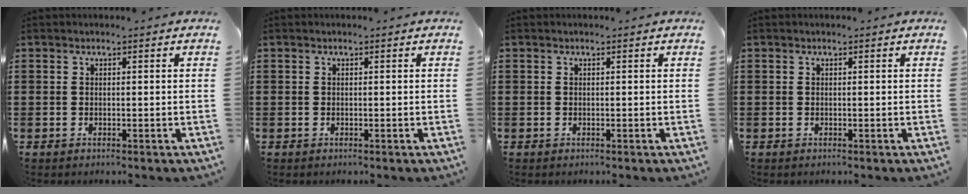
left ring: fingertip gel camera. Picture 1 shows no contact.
{"total": 0.0}
{"total": 0.0}
{"total": 0.0}